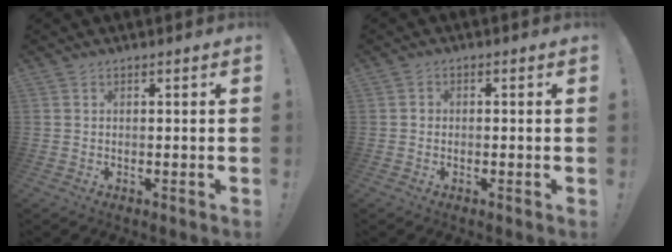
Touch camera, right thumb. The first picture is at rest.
{"total": 1.3, "force": [-0.8, 0.9, 0.4], "torque": [-0.014, 0.008, -0.014]}